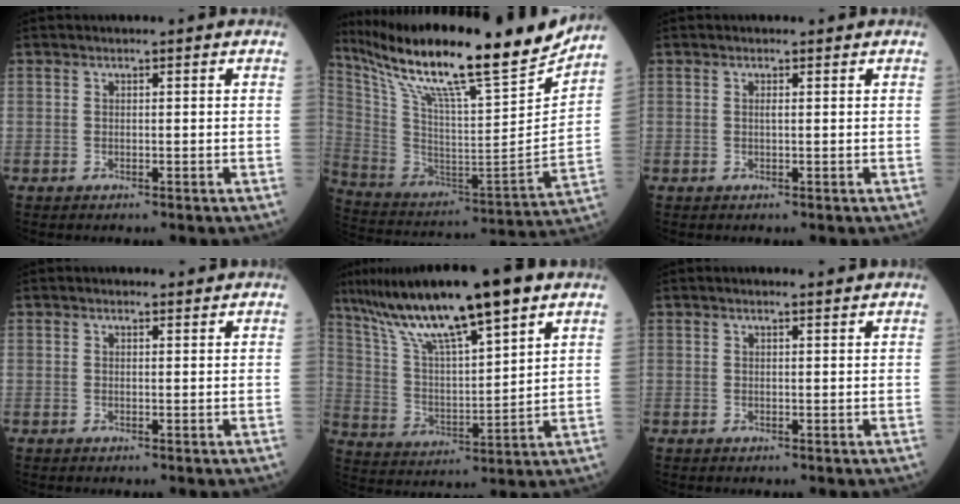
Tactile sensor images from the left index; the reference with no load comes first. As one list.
[{"total": 28.4, "force": [23.2, 2.7, 16.1], "torque": [-0.297, -0.032, 0.374]}, {"total": 0.8, "force": [0.4, 0.3, 0.6], "torque": [-0.020, 0.007, 0.008]}, {"total": 1.2, "force": [1.0, 0.6, 0.0], "torque": [-0.002, 0.010, 0.015]}, {"total": 18.4, "force": [13.1, 2.2, 12.8], "torque": [-0.233, 0.017, 0.238]}, {"total": 1.8, "force": [1.6, 0.3, 0.7], "torque": [-0.016, 0.011, 0.027]}]